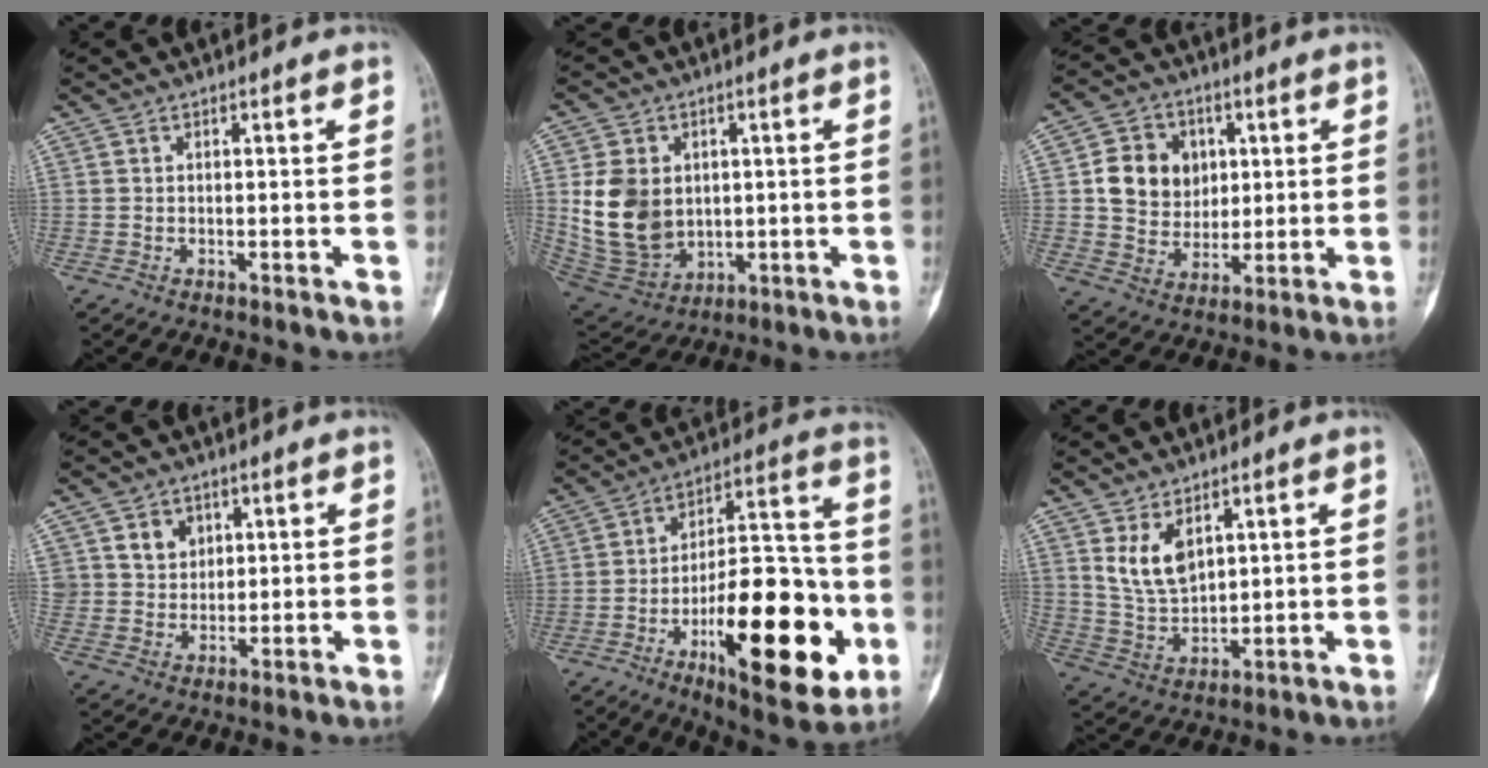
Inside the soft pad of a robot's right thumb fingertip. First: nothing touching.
{"total": 13.6, "force": [1.5, 10.6, 8.4], "torque": [-0.137, -0.012, 0.054]}
{"total": 11.7, "force": [2.3, 10.0, 5.5], "torque": [-0.054, -0.003, 0.045]}
{"total": 5.5, "force": [2.4, 4.6, 1.8], "torque": [-0.009, -0.014, 0.046]}
{"total": 26.8, "force": [-9.0, 10.5, 22.9], "torque": [-0.325, 0.036, -0.126]}
{"total": 7.9, "force": [3.8, 4.5, 5.2], "torque": [-0.086, -0.025, 0.089]}